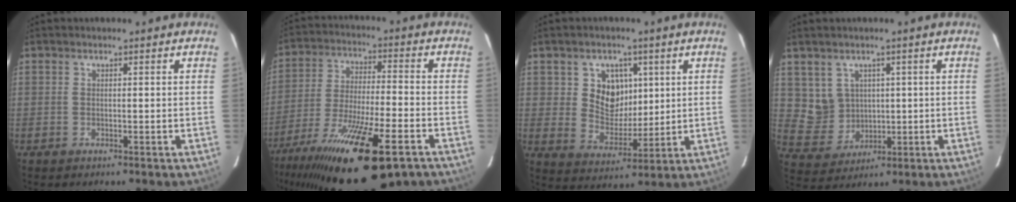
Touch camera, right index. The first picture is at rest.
{"total": 26.1, "force": [-17.3, 6.7, 18.3], "torque": [-0.346, -0.065, -0.277]}
{"total": 8.5, "force": [2.7, 7.2, 3.7], "torque": [-0.068, 0.003, 0.058]}
{"total": 6.6, "force": [2.1, 6.1, 1.4], "torque": [-0.034, 0.005, 0.060]}